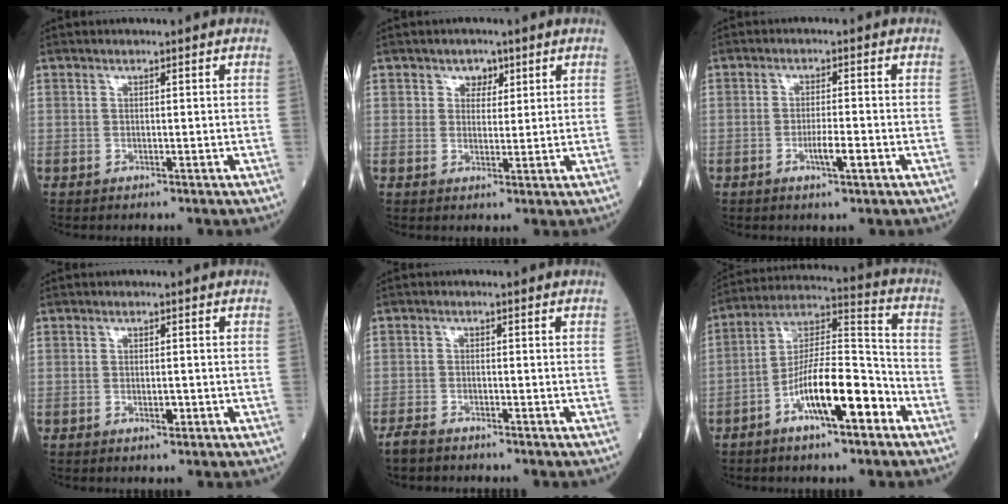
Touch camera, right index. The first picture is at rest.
{"total": 2.9, "force": [1.6, 2.2, 1.1], "torque": [-0.007, 0.000, 0.022]}
{"total": 3.3, "force": [-1.3, 0.3, 3.0], "torque": [-0.051, -0.001, -0.022]}
{"total": 1.4, "force": [-0.5, 0.5, 1.2], "torque": [-0.020, -0.001, -0.007]}
{"total": 3.0, "force": [-2.7, 0.8, 1.1], "torque": [-0.024, -0.005, -0.046]}
{"total": 13.5, "force": [-6.2, 3.0, 11.7], "torque": [-0.210, 0.012, -0.109]}